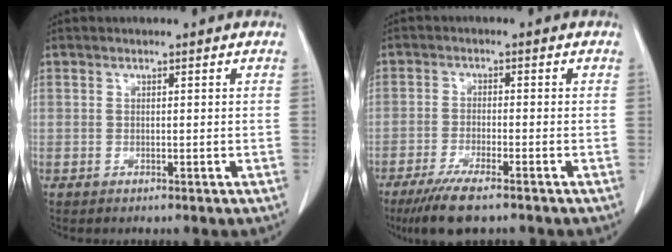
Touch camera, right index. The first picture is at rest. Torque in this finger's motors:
{"motor_torque": [0.68, -0.64, 0.29, 0.09]}